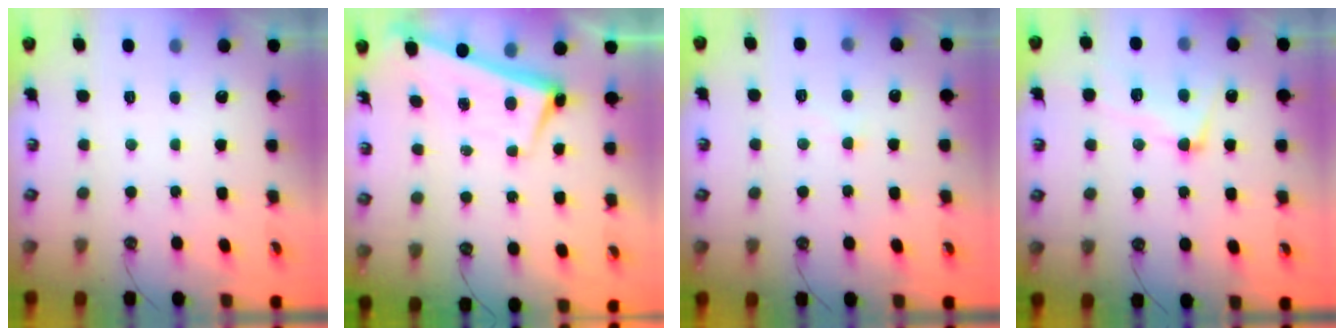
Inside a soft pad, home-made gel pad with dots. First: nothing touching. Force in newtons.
{"total": 2.4, "press": 2.3, "slide": 0.7}
{"total": 2.8, "press": 2.8, "slide": 0.4}
{"total": 3.9, "press": 3.7, "slide": 1.2}